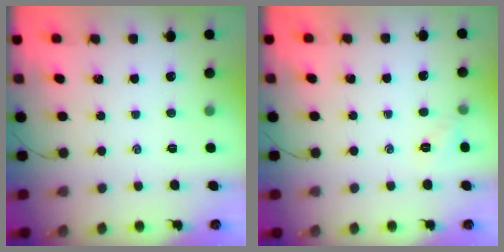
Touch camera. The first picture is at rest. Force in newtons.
{"total": 5.6, "press": 5.4, "slide": 1.7}